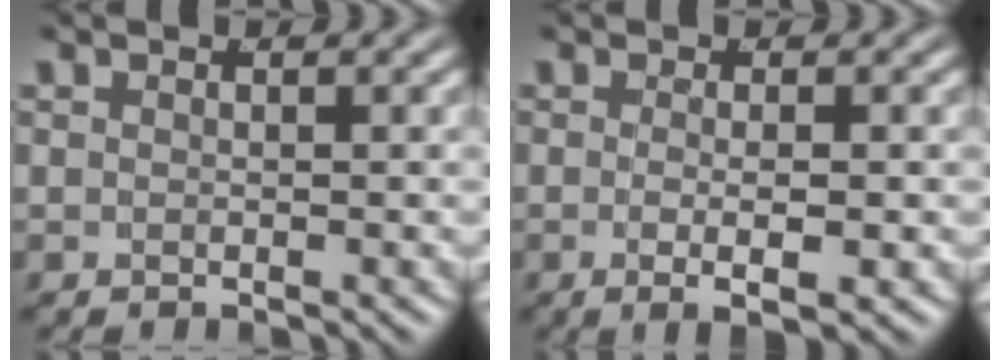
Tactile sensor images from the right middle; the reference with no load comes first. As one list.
[{"total": 3.2, "force": [-1.5, 0.2, 2.8], "torque": [-0.048, -0.016, -0.017]}]